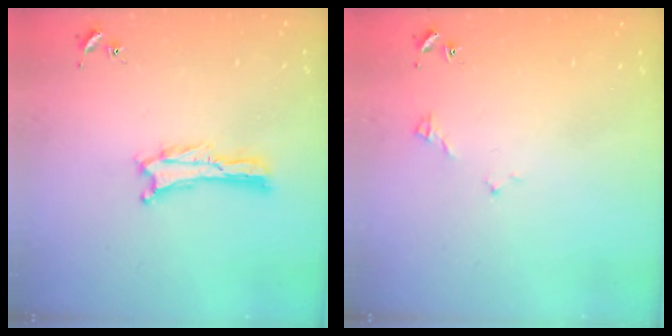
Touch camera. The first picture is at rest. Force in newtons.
{"total": 2.9, "press": 2.9, "slide": 0.3}